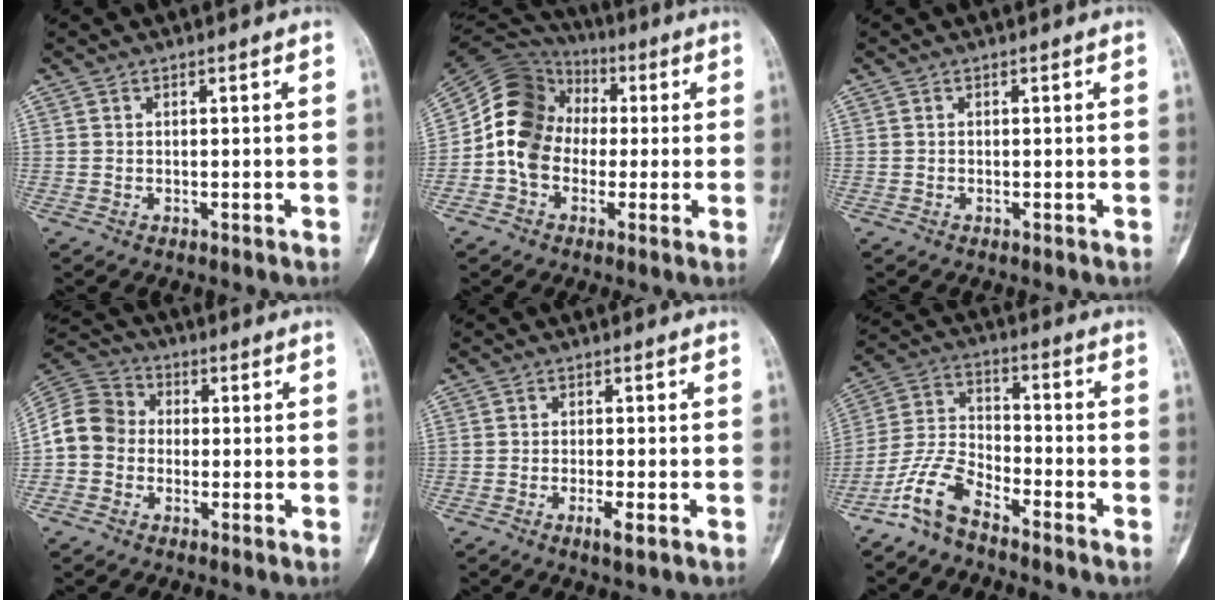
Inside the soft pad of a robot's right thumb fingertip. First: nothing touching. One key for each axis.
{"total": 13.5, "fx": -0.4, "fy": 11.1, "fz": 7.6, "tx": -0.120, "ty": 0.035, "tz": -0.020}
{"total": 0.0}
{"total": 9.1, "fx": -1.2, "fy": 8.0, "fz": 4.2, "tx": -0.066, "ty": 0.032, "tz": -0.037}
{"total": 2.7, "fx": -1.3, "fy": 0.3, "fz": 2.4, "tx": -0.048, "ty": -0.005, "tz": -0.025}
{"total": 8.8, "fx": -6.6, "fy": 3.1, "fz": 4.9, "tx": -0.113, "ty": 0.050, "tz": -0.143}